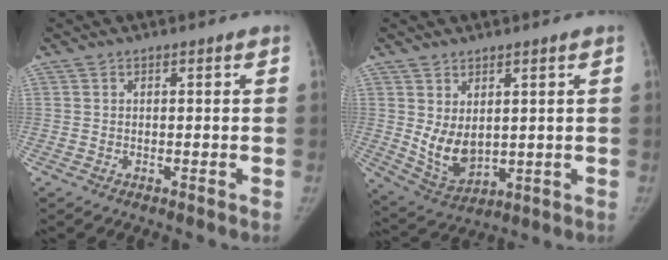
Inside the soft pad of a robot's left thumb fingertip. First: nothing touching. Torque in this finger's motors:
{"motor_torque": [0.13, 0.14, 0.26, -0.26, 0.05]}